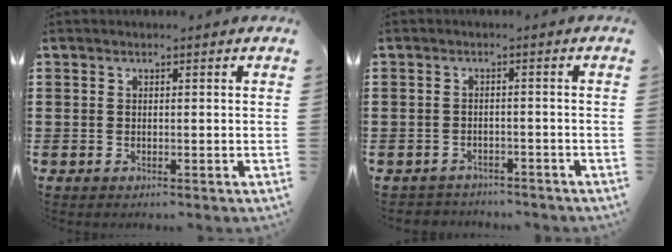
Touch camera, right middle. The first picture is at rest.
{"total": 2.1, "force": [-2.0, 0.4, -0.2], "torque": [-0.004, 0.000, -0.046]}